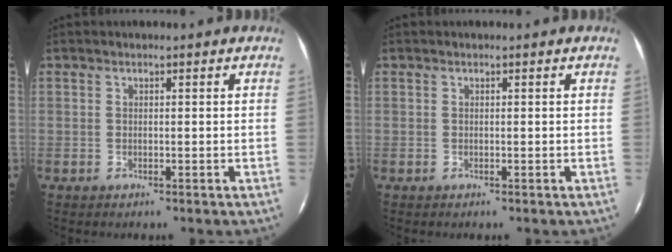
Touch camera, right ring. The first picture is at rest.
{"total": 0.0}